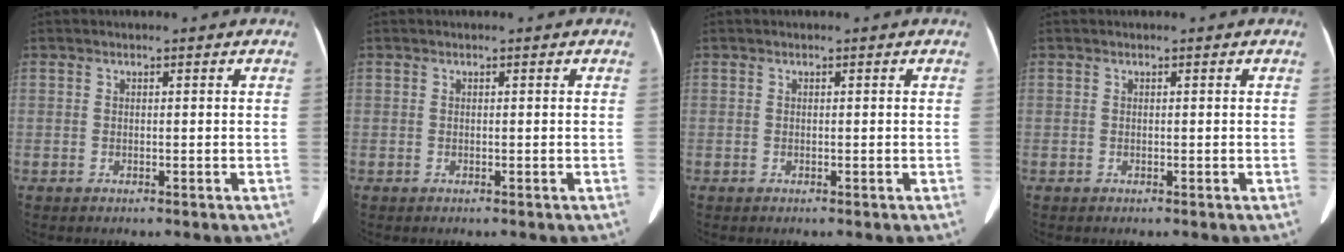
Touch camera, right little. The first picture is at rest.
{"total": 0.0}
{"total": 0.0}
{"total": 0.0}